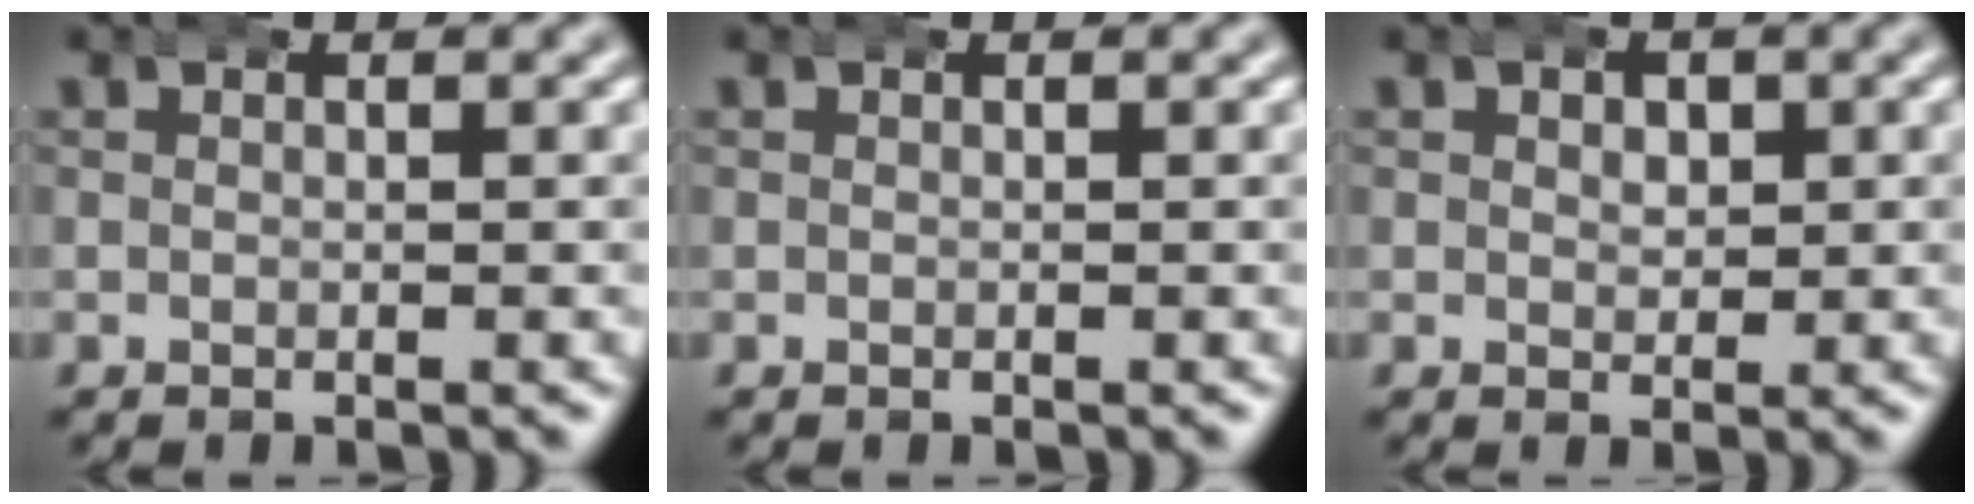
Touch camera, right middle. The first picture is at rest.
{"total": 0.0}
{"total": 1.5, "force": [0.5, 1.2, 0.7], "torque": [-0.004, -0.006, 0.010]}